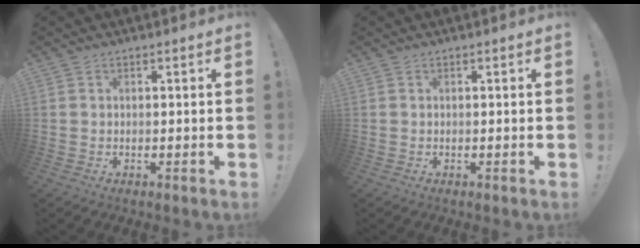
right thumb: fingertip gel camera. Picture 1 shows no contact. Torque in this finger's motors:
{"motor_torque": [-0.16, -0.08, -0.14, 0.14, 0.07]}